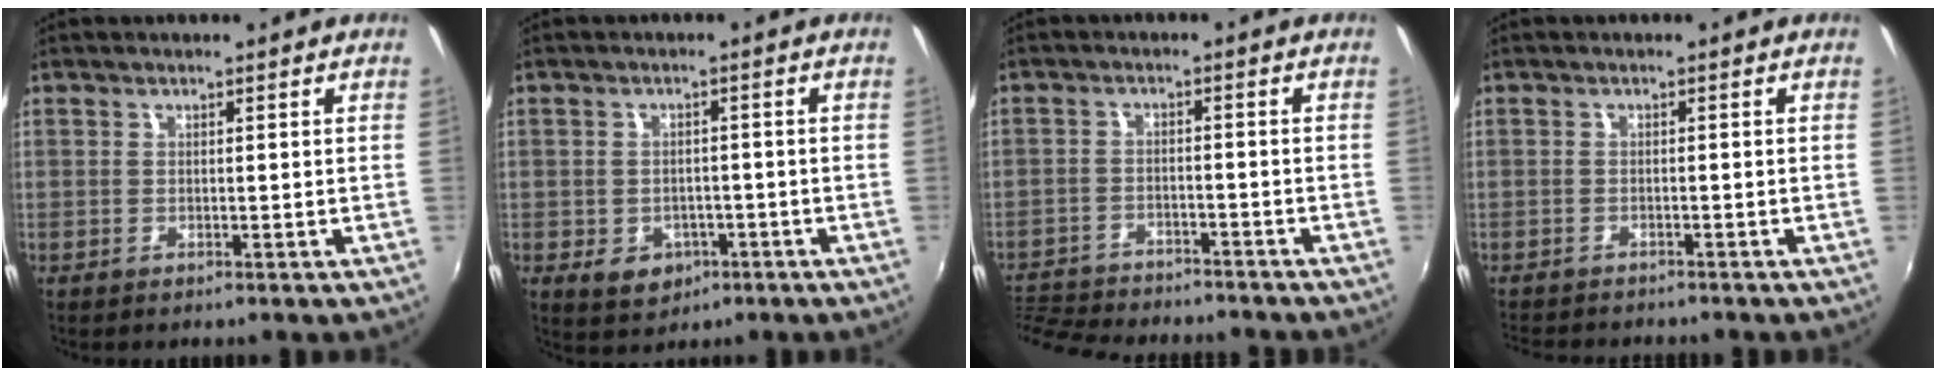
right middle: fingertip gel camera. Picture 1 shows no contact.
{"total": 6.0, "force": [-2.5, 4.7, 2.7], "torque": [-0.065, -0.002, -0.024]}
{"total": 12.6, "force": [-11.5, 2.9, 4.3], "torque": [-0.110, -0.011, -0.184]}
{"total": 5.5, "force": [-5.2, 1.0, 1.6], "torque": [-0.046, -0.017, -0.082]}